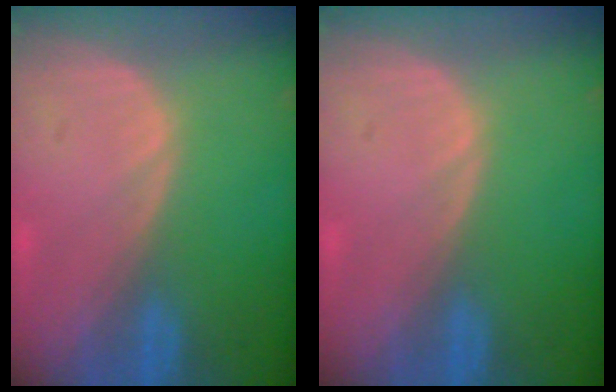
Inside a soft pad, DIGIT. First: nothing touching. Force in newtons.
{"total": 0.0}